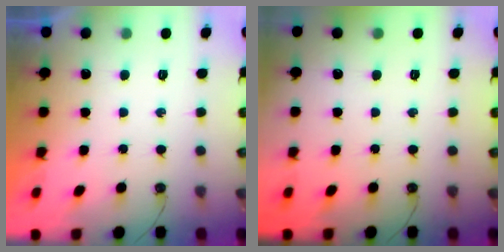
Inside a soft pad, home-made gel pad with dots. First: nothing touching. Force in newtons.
{"total": 0.0}